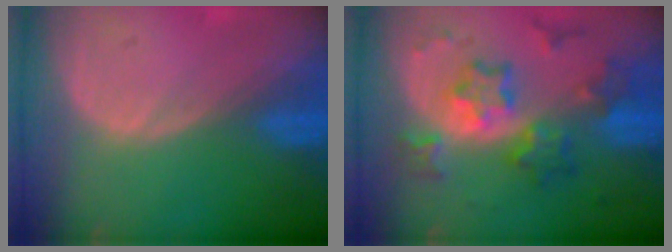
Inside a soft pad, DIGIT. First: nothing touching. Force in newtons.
{"total": 8.3, "press": 8.3, "slide": 0.6}